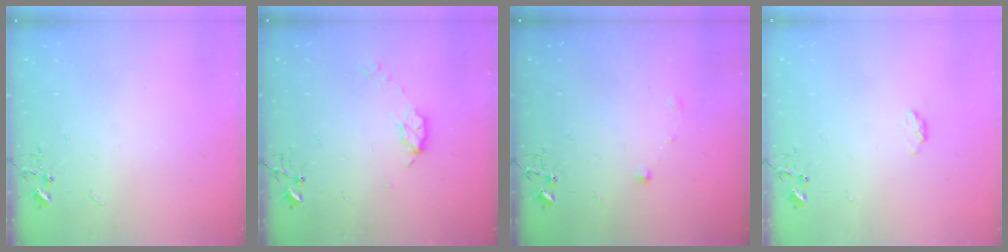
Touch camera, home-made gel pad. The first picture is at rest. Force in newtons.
{"total": 7.1, "press": 7.1, "slide": 0.3}
{"total": 5.0, "press": 4.9, "slide": 0.8}
{"total": 3.6, "press": 3.6, "slide": 0.6}